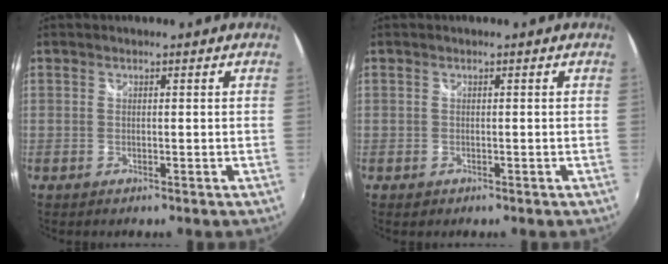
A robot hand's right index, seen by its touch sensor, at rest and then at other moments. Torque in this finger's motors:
{"motor_torque": [-0.15, 0.12, 0.00, -0.02]}